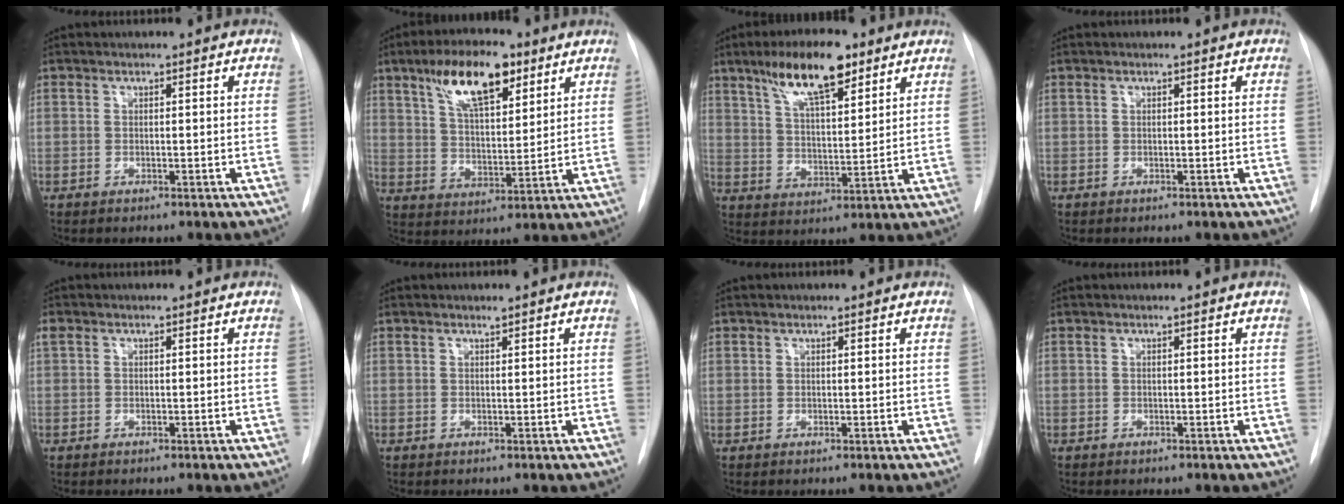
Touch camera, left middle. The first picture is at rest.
{"total": 12.2, "force": [7.1, 4.0, 9.0], "torque": [-0.161, 0.012, 0.127]}
{"total": 11.8, "force": [7.6, 3.0, 8.5], "torque": [-0.151, 0.009, 0.134]}
{"total": 0.0}
{"total": 0.8, "force": [0.5, 0.5, 0.4], "torque": [-0.017, 0.021, 0.010]}
{"total": 0.6, "force": [0.5, -0.1, 0.2], "torque": [-0.011, 0.002, 0.012]}
{"total": 0.6, "force": [0.5, 0.3, 0.0], "torque": [0.000, -0.002, 0.005]}
{"total": 0.0}